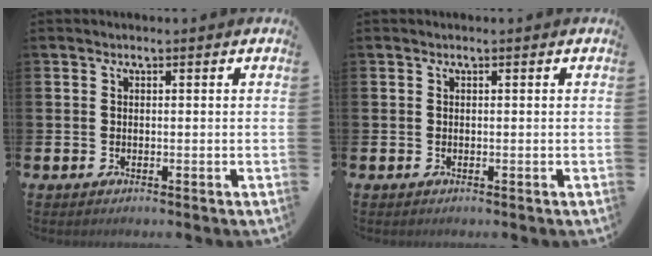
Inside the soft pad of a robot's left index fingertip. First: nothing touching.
{"total": 0.0}